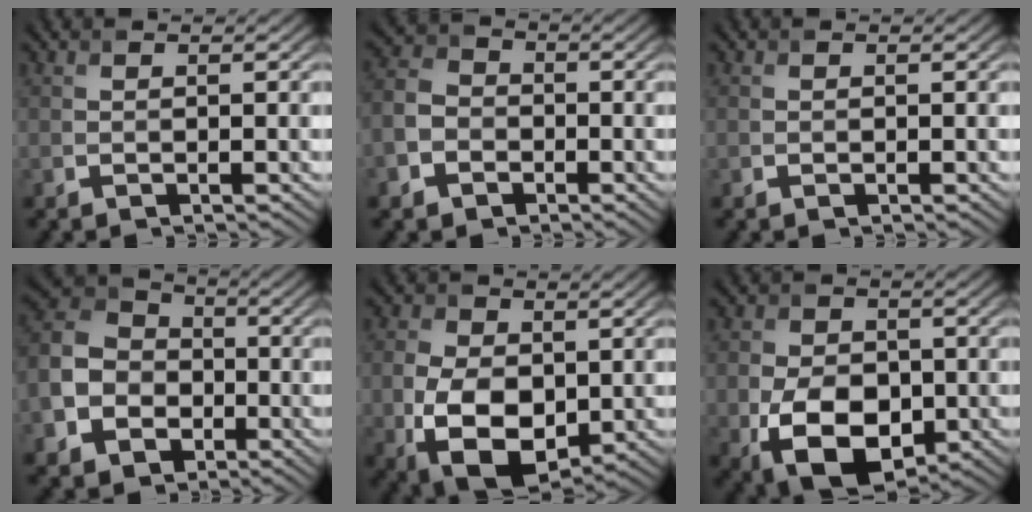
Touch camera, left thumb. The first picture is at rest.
{"total": 5.4, "force": [-2.4, 4.3, 2.2], "torque": [-0.065, -0.008, -0.057]}
{"total": 0.0}
{"total": 11.5, "force": [-3.9, 9.5, 5.2], "torque": [-0.155, -0.039, -0.095]}
{"total": 11.0, "force": [-1.3, 7.1, 8.3], "torque": [-0.190, -0.017, -0.020]}
{"total": 10.5, "force": [-2.6, 7.1, 7.3], "torque": [-0.144, -0.028, -0.047]}